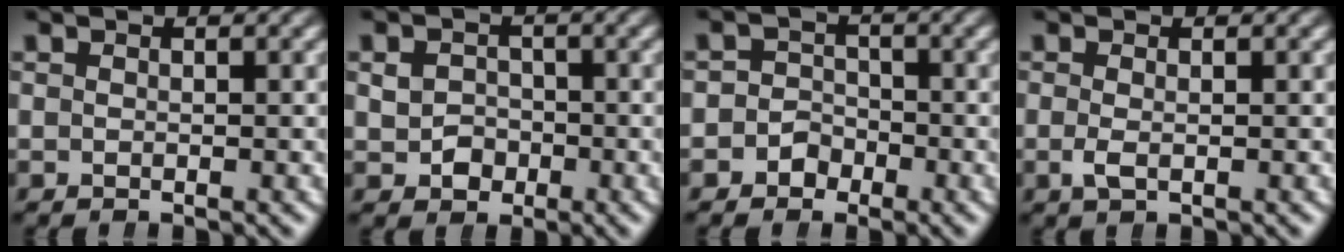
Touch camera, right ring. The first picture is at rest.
{"total": 1.5, "force": [-0.4, 1.4, 0.4], "torque": [-0.005, -0.010, -0.001]}
{"total": 3.0, "force": [-1.6, 2.6, 0.2], "torque": [-0.009, -0.010, -0.031]}
{"total": 1.0, "force": [-0.6, 0.2, 0.9], "torque": [-0.031, -0.018, -0.003]}